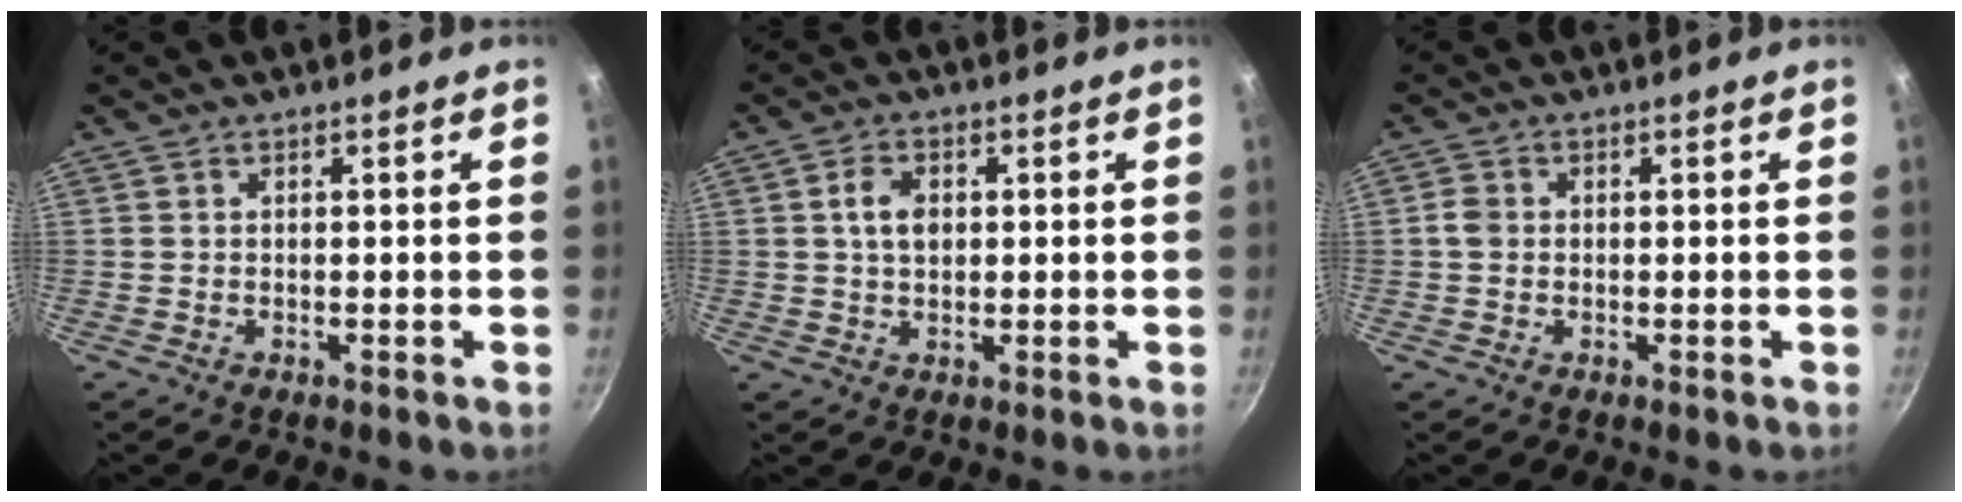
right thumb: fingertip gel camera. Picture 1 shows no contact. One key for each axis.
{"total": 4.8, "fx": 0.8, "fy": 3.3, "fz": 3.4, "tx": -0.047, "ty": 0.003, "tz": 0.011}
{"total": 2.3, "fx": -0.1, "fy": 2.0, "fz": 1.2, "tx": -0.019, "ty": 0.009, "tz": -0.006}